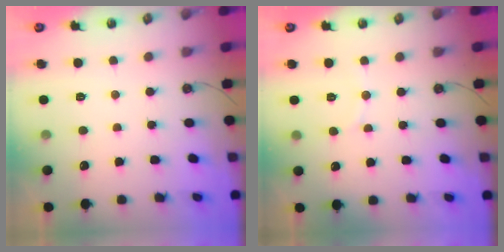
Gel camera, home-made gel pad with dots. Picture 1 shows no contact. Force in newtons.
{"total": 5.7, "press": 5.7, "slide": 0.7}